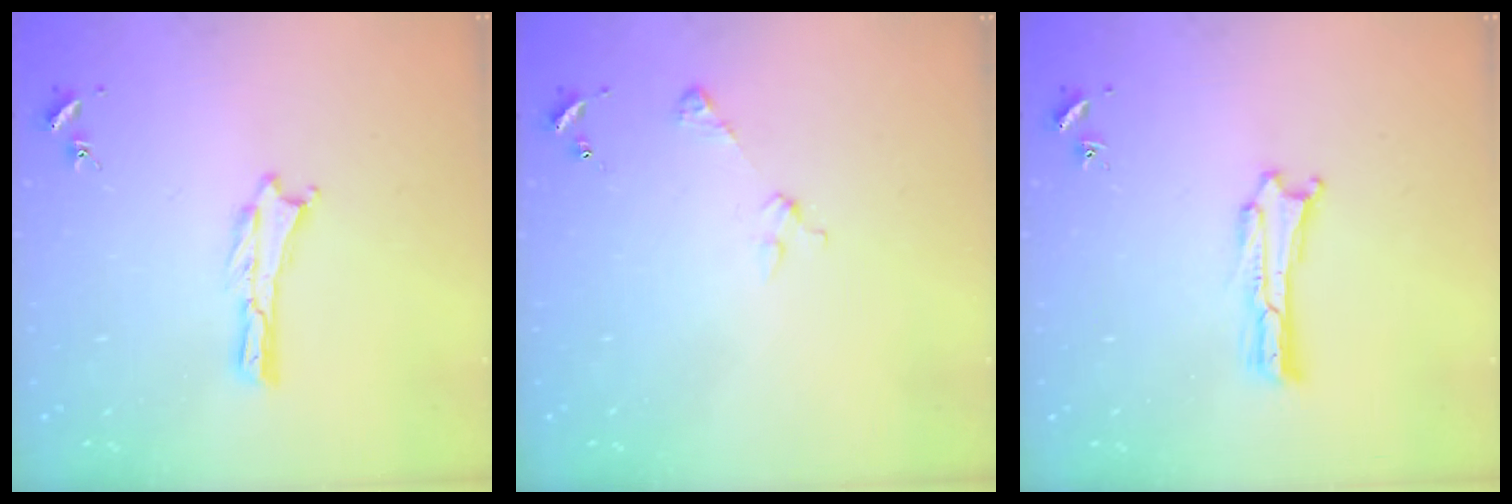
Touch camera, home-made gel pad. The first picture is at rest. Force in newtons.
{"total": 2.9, "press": 2.9, "slide": 0.3}
{"total": 0.0}